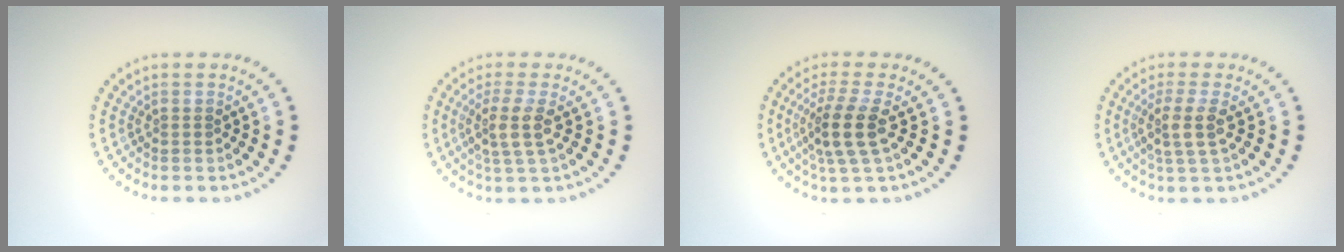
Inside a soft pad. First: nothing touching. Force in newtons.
{"total": 2.9, "press": 2.4, "slide": 1.7}
{"total": 3.9, "press": 3.1, "slide": 2.4}
{"total": 2.6, "press": 2.1, "slide": 1.6}